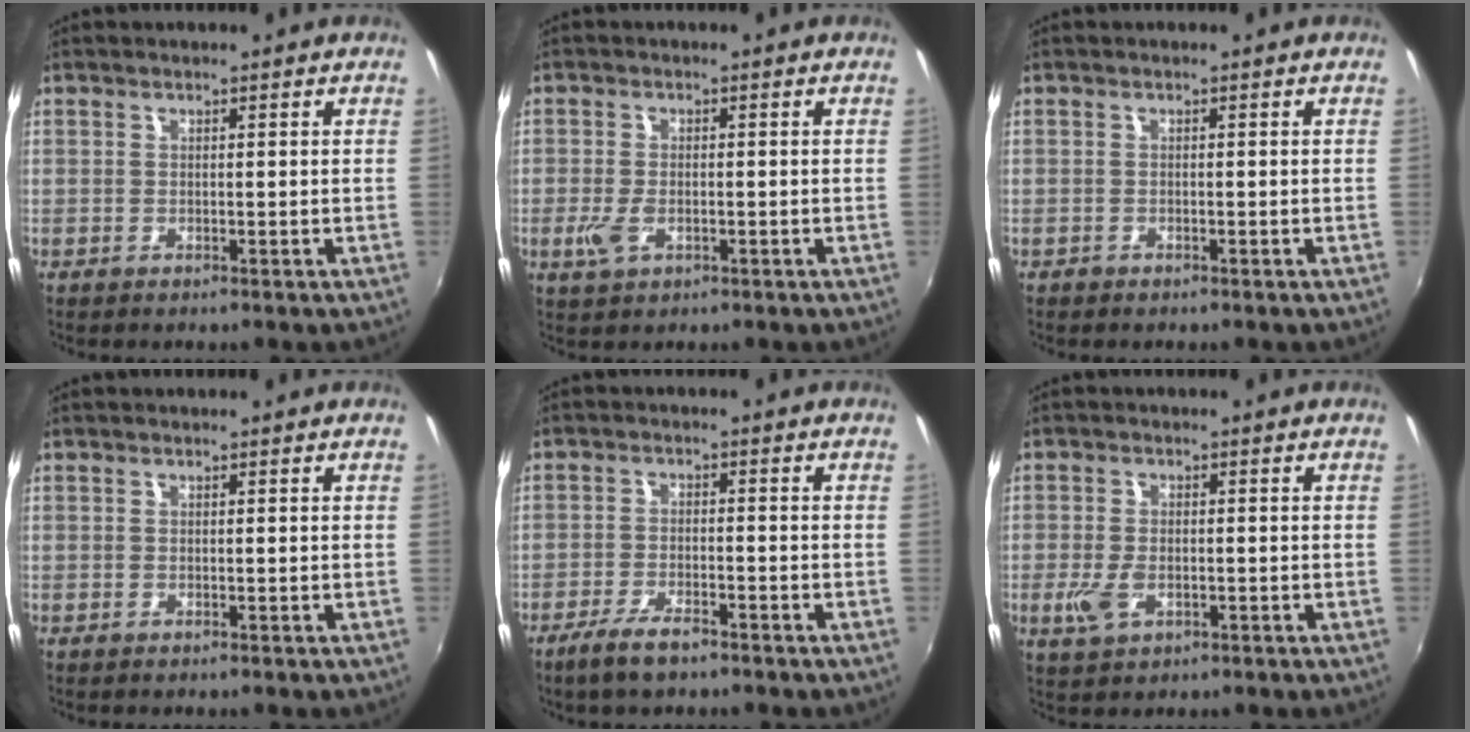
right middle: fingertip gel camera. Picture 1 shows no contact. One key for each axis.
{"total": 3.9, "fx": -1.3, "fy": 2.2, "fz": 2.9, "tx": -0.068, "ty": -0.007, "tz": -0.024}
{"total": 0.7, "fx": -0.5, "fy": 0.4, "fz": 0.0, "tx": -0.006, "ty": -0.001, "tz": -0.009}
{"total": 0.0}
{"total": 5.7, "fx": -4.3, "fy": 1.5, "fz": 3.4, "tx": -0.089, "ty": -0.010, "tz": -0.081}
{"total": 4.8, "fx": -1.5, "fy": 2.9, "fz": 3.5, "tx": -0.082, "ty": -0.008, "tz": -0.025}